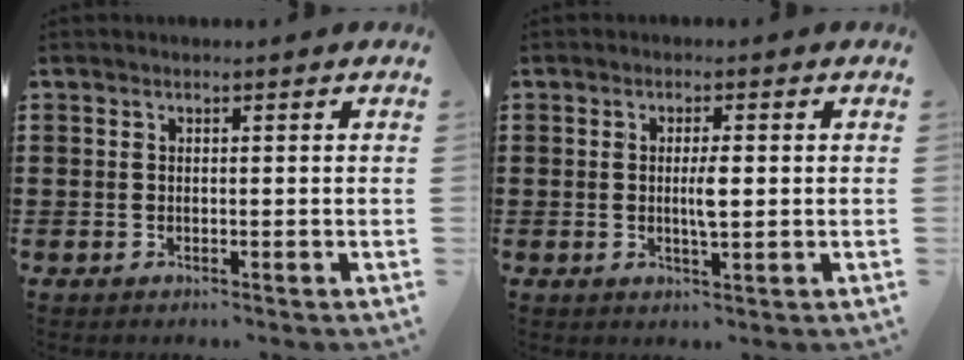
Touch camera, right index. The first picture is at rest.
{"total": 3.3, "force": [0.1, 0.7, 3.2], "torque": [-0.058, -0.001, 0.000]}